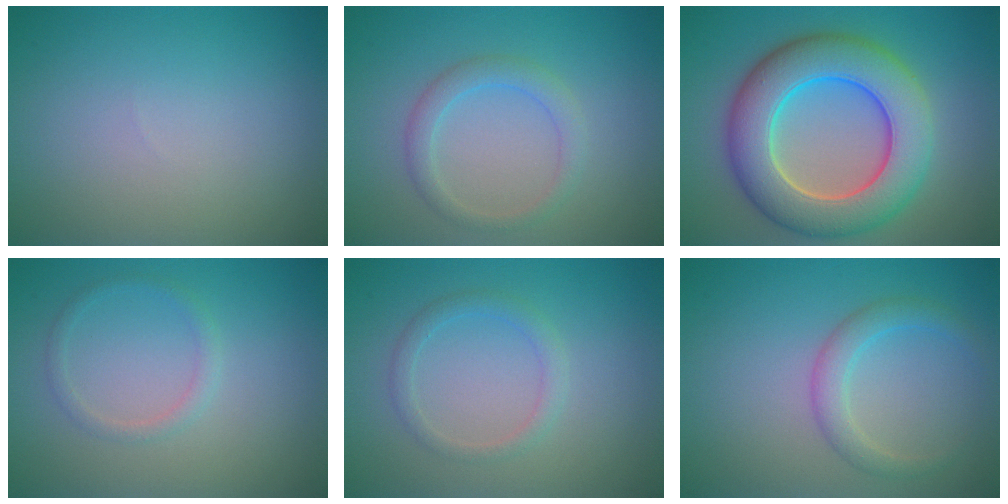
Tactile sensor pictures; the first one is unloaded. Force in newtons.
{"total": 2.2, "press": 2.2, "slide": 0.0}
{"total": 10.0, "press": 10.0, "slide": 0.4}
{"total": 1.2, "press": 1.2, "slide": 0.0}
{"total": 1.6, "press": 1.6, "slide": 0.0}
{"total": 2.4, "press": 2.4, "slide": 0.1}